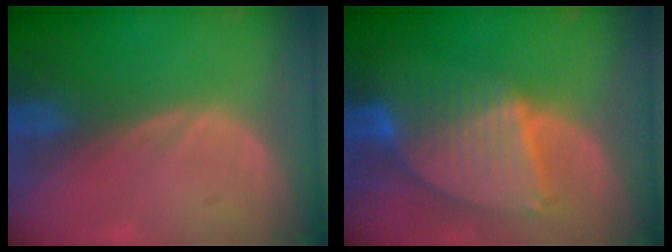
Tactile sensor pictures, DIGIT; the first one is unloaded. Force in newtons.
{"total": 8.6, "press": 7.5, "slide": 4.1}